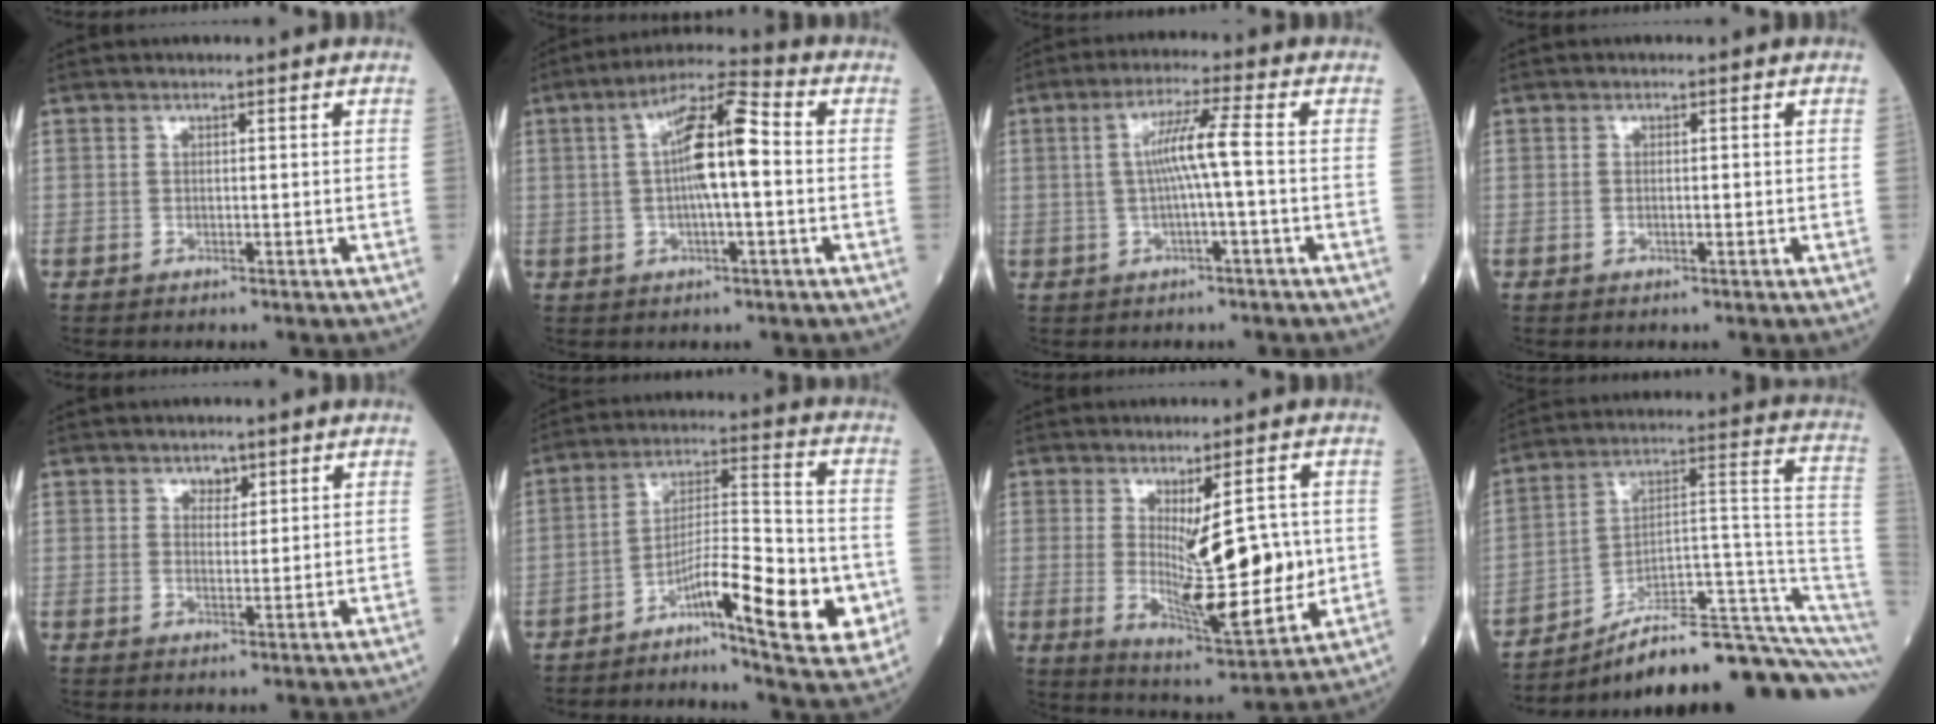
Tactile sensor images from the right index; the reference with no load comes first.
{"total": 9.9, "force": [0.5, 1.7, 9.7], "torque": [-0.176, 0.025, 0.005]}
{"total": 6.3, "force": [-0.2, -0.2, 6.3], "torque": [-0.124, 0.013, -0.001]}
{"total": 0.8, "force": [-0.2, 0.2, 0.7], "torque": [-0.020, 0.000, -0.003]}
{"total": 2.4, "force": [1.5, 1.5, 1.1], "torque": [-0.019, 0.000, 0.027]}
{"total": 13.9, "force": [-6.1, 2.7, 12.1], "torque": [-0.194, 0.015, -0.096]}
{"total": 13.5, "force": [0.3, 3.3, 13.1], "torque": [-0.212, -0.021, 0.017]}
{"total": 21.1, "force": [-15.2, 2.1, 14.6], "torque": [-0.150, 0.060, -0.231]}